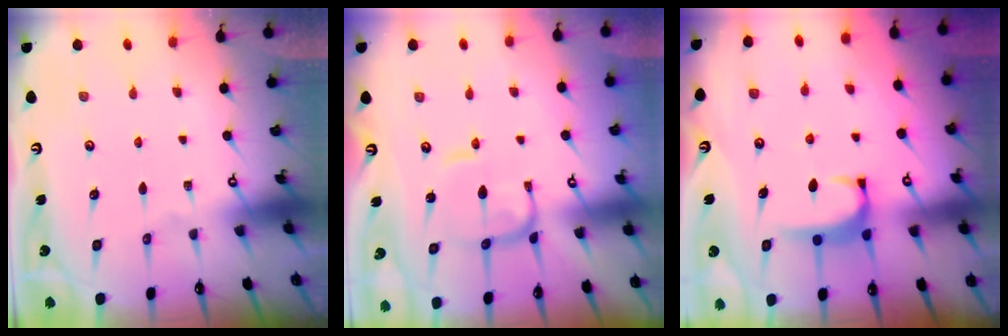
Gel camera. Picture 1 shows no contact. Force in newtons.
{"total": 2.2, "press": 2.2, "slide": 0.5}
{"total": 1.9, "press": 1.9, "slide": 0.5}